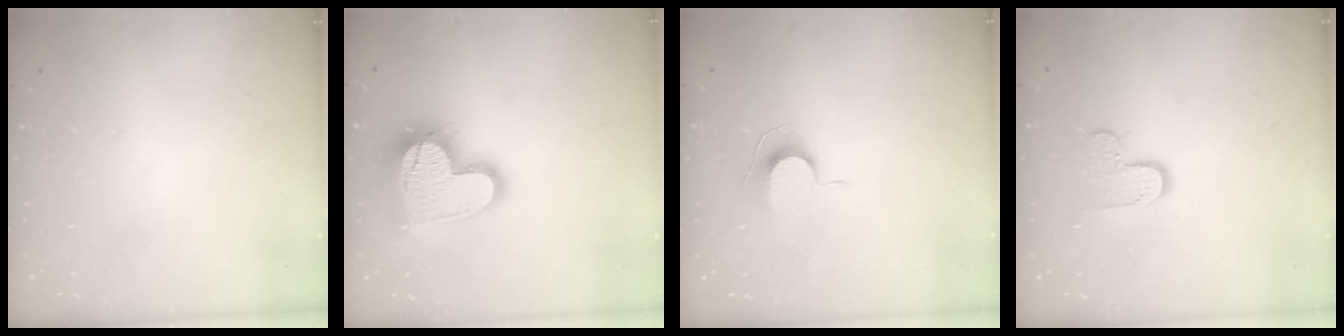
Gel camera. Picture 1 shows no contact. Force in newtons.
{"total": 18.4, "press": 18.4, "slide": 1.4}
{"total": 7.0, "press": 7.0, "slide": 0.7}
{"total": 6.6, "press": 6.5, "slide": 0.4}